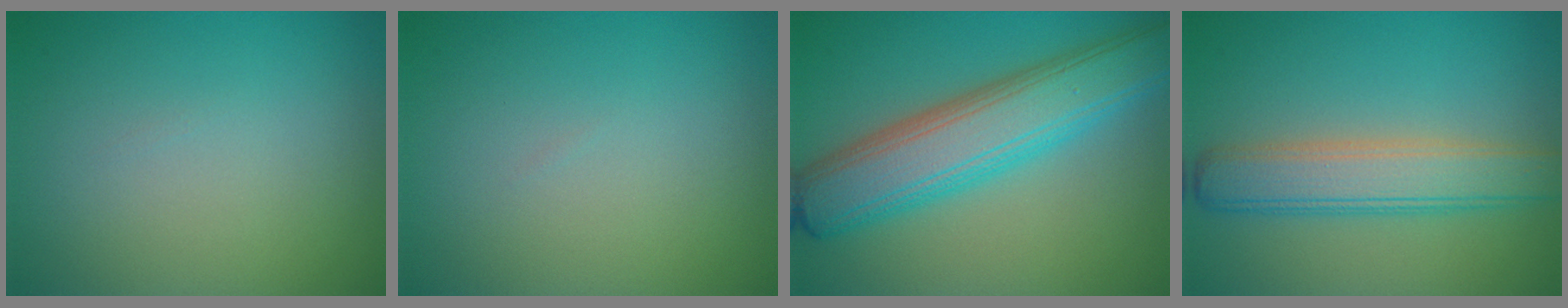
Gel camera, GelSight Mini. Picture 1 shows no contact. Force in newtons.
{"total": 0.0}
{"total": 8.4, "press": 8.4, "slide": 0.2}
{"total": 5.0, "press": 5.0, "slide": 0.1}